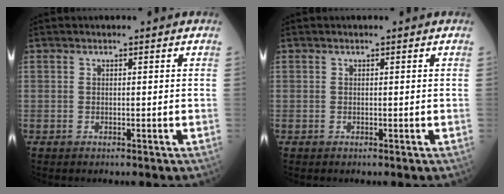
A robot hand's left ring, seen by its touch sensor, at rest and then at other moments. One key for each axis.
{"total": 0.0}